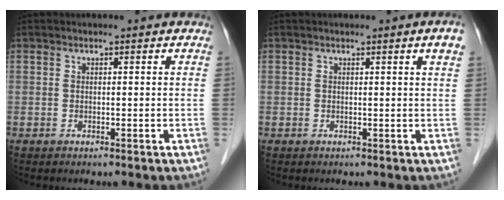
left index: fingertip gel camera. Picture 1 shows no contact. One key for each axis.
{"total": 2.2, "fx": 1.3, "fy": -0.1, "fz": 1.7, "tx": -0.015, "ty": -0.007, "tz": 0.013}